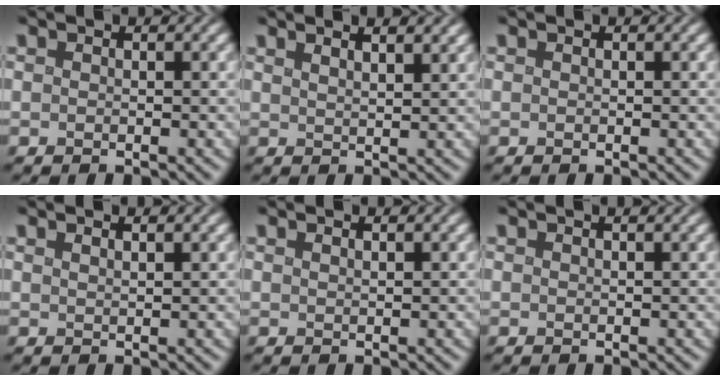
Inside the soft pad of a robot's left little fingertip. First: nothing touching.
{"total": 4.0, "force": [2.8, 1.3, 2.5], "torque": [0.000, 0.022, 0.010]}
{"total": 0.0}
{"total": 1.2, "force": [0.9, 0.1, 0.7], "torque": [-0.004, 0.004, 0.009]}
{"total": 0.6, "force": [0.5, -0.1, 0.2], "torque": [-0.005, 0.001, 0.009]}
{"total": 0.9, "force": [0.8, 0.1, 0.4], "torque": [-0.005, -0.003, 0.011]}